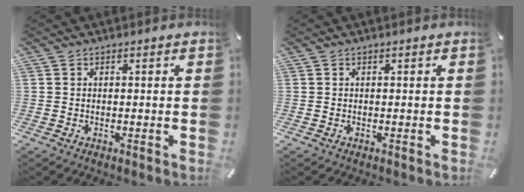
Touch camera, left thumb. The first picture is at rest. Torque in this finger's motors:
{"motor_torque": [-0.16, -0.11, -0.04, 0.11, 0.00]}